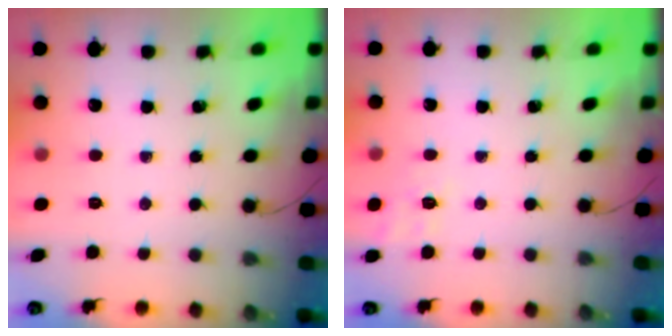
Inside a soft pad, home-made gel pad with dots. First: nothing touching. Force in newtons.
{"total": 9.1, "press": 8.9, "slide": 1.9}